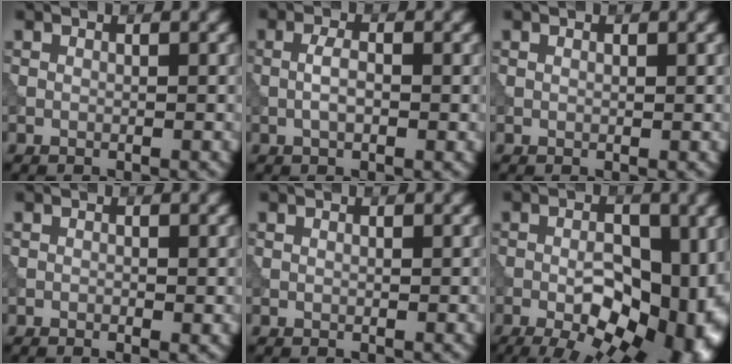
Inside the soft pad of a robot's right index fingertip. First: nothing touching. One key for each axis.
{"total": 2.1, "fx": -0.3, "fy": 0.8, "fz": 1.9, "tx": -0.038, "ty": 0.000, "tz": -0.008}
{"total": 0.0}
{"total": 0.7, "fx": -0.1, "fy": 0.3, "fz": 0.6, "tx": -0.006, "ty": -0.004, "tz": -0.002}
{"total": 0.0}
{"total": 17.2, "fx": -5.5, "fy": 8.4, "fz": 14.0, "tx": -0.149, "ty": -0.003, "tz": -0.070}